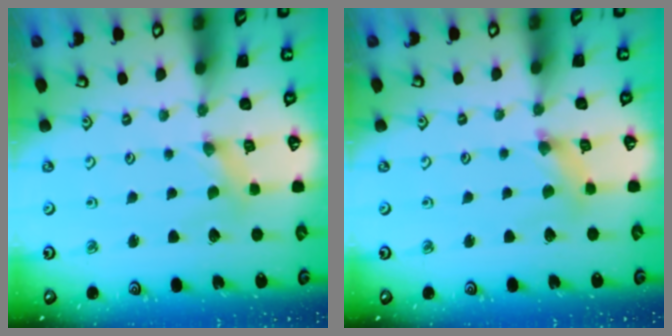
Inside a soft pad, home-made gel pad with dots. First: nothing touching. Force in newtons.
{"total": 2.7, "press": 2.7, "slide": 0.3}